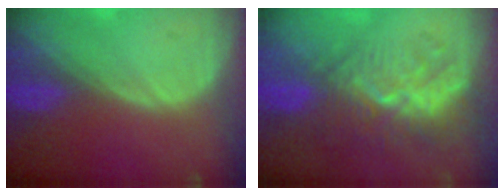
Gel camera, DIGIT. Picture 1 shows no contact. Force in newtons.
{"total": 9.5, "press": 8.6, "slide": 4.1}